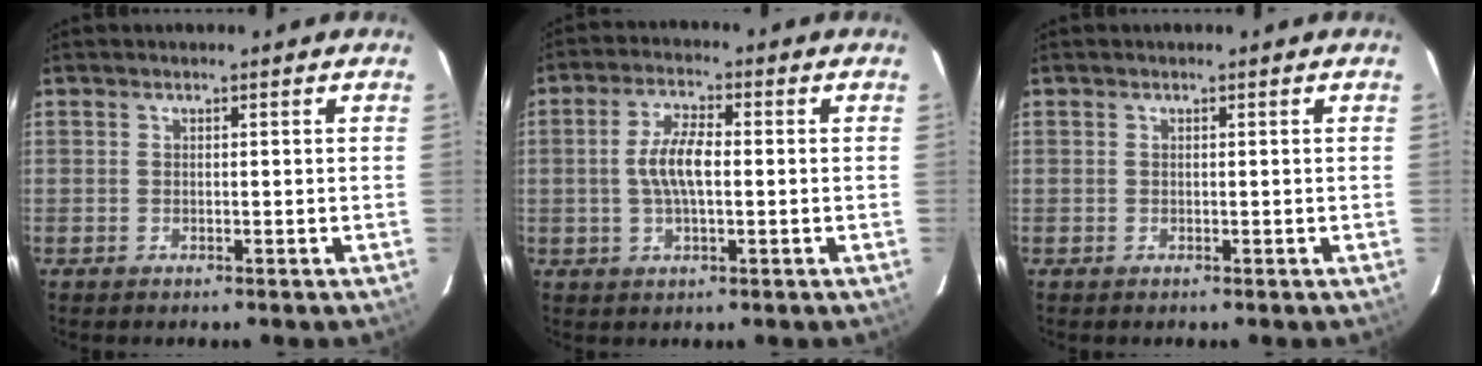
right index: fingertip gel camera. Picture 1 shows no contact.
{"total": 6.4, "force": [-0.2, 2.3, 6.0], "torque": [-0.118, 0.007, -0.003]}
{"total": 0.0}